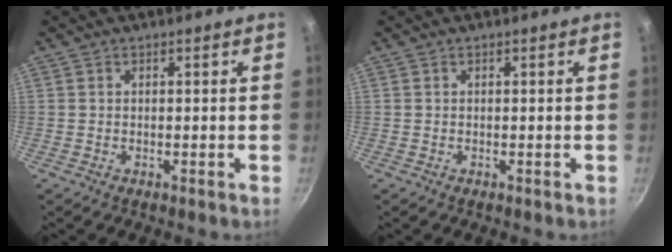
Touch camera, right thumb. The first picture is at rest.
{"total": 0.0}